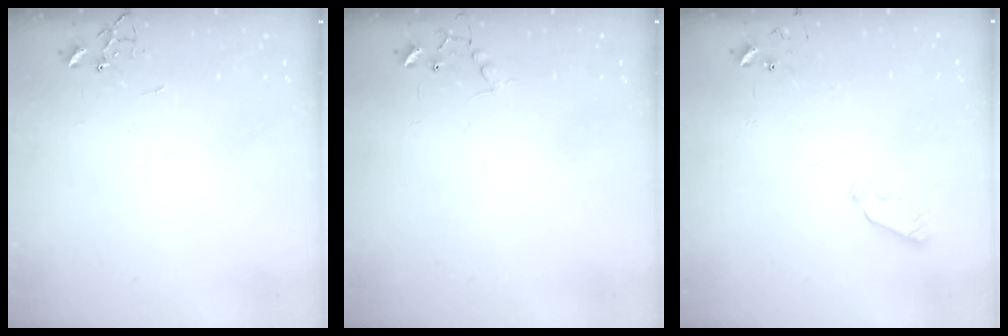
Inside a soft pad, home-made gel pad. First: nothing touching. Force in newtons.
{"total": 6.7, "press": 6.7, "slide": 0.4}
{"total": 5.9, "press": 5.9, "slide": 0.5}